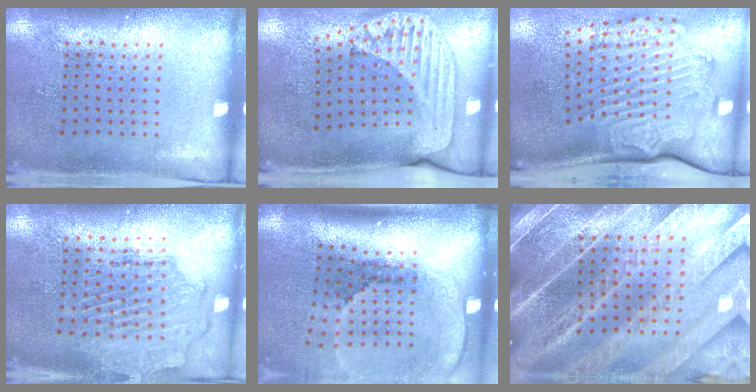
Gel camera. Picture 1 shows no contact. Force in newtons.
{"total": 2.4, "press": 1.7, "slide": 1.7}
{"total": 3.6, "press": 2.4, "slide": 2.6}
{"total": 1.8, "press": 1.7, "slide": 0.6}
{"total": 2.5, "press": 1.7, "slide": 1.8}
{"total": 5.4, "press": 4.6, "slide": 2.8}